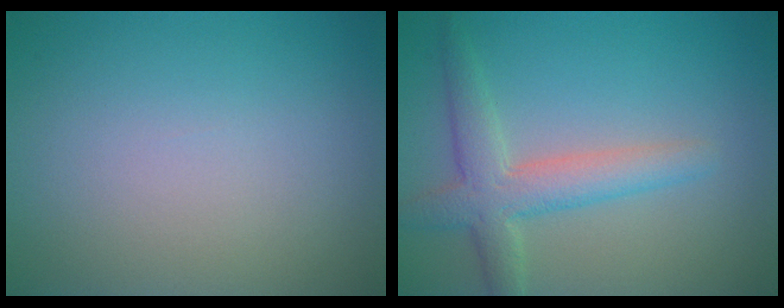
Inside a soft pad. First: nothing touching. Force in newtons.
{"total": 4.2, "press": 4.2, "slide": 0.0}